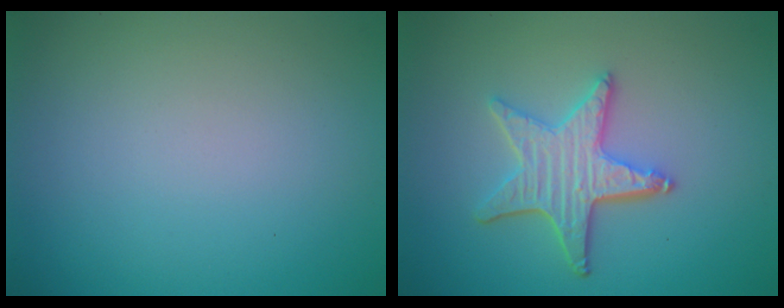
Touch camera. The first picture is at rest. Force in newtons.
{"total": 4.4, "press": 3.8, "slide": 2.2}